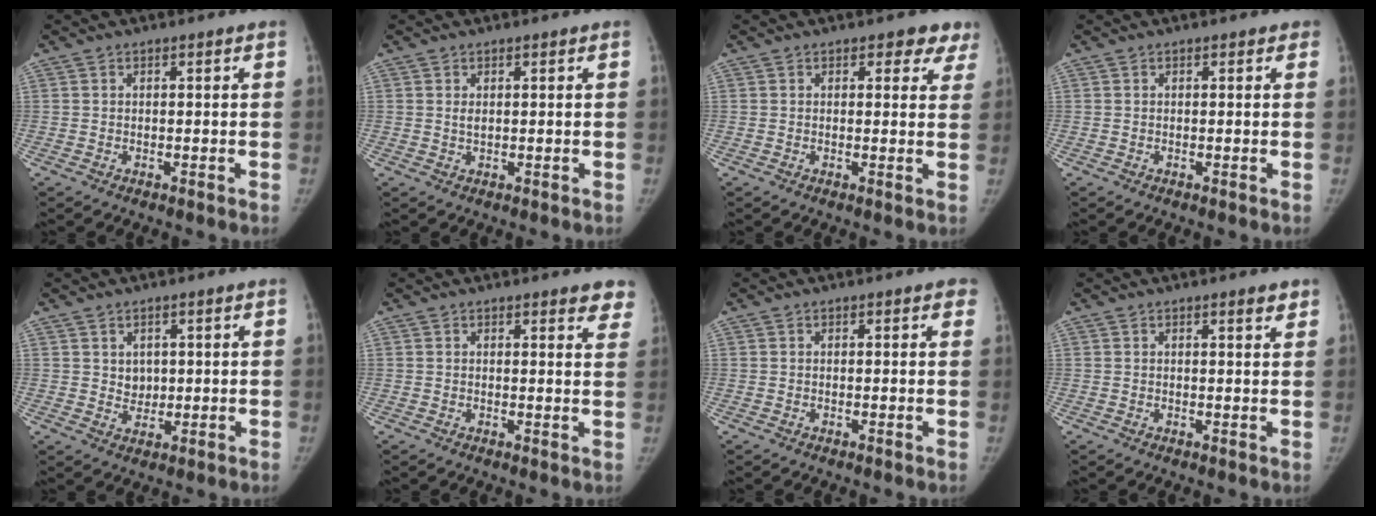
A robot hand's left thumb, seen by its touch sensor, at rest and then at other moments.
{"total": 1.0, "force": [0.4, 0.5, 0.8], "torque": [-0.011, -0.003, 0.010]}
{"total": 4.8, "force": [3.3, 2.7, 2.0], "torque": [0.023, -0.012, 0.026]}
{"total": 0.6, "force": [0.3, 0.4, 0.3], "torque": [0.005, 0.000, -0.001]}
{"total": 2.9, "force": [0.8, 2.4, 1.3], "torque": [-0.002, -0.009, 0.020]}
{"total": 5.1, "force": [4.2, 1.5, 2.4], "torque": [0.001, -0.019, 0.034]}
{"total": 1.8, "force": [1.1, 0.8, 1.2], "torque": [0.002, 0.001, 0.006]}
{"total": 2.0, "force": [1.5, 0.5, 1.3], "torque": [-0.013, -0.008, 0.019]}